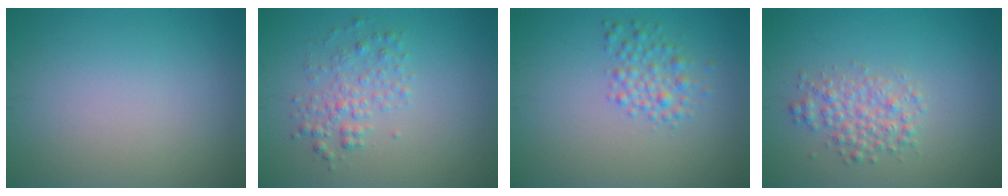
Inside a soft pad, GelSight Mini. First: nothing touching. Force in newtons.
{"total": 2.4, "press": 2.4, "slide": 0.1}
{"total": 2.3, "press": 2.3, "slide": 0.0}
{"total": 2.8, "press": 2.8, "slide": 0.1}